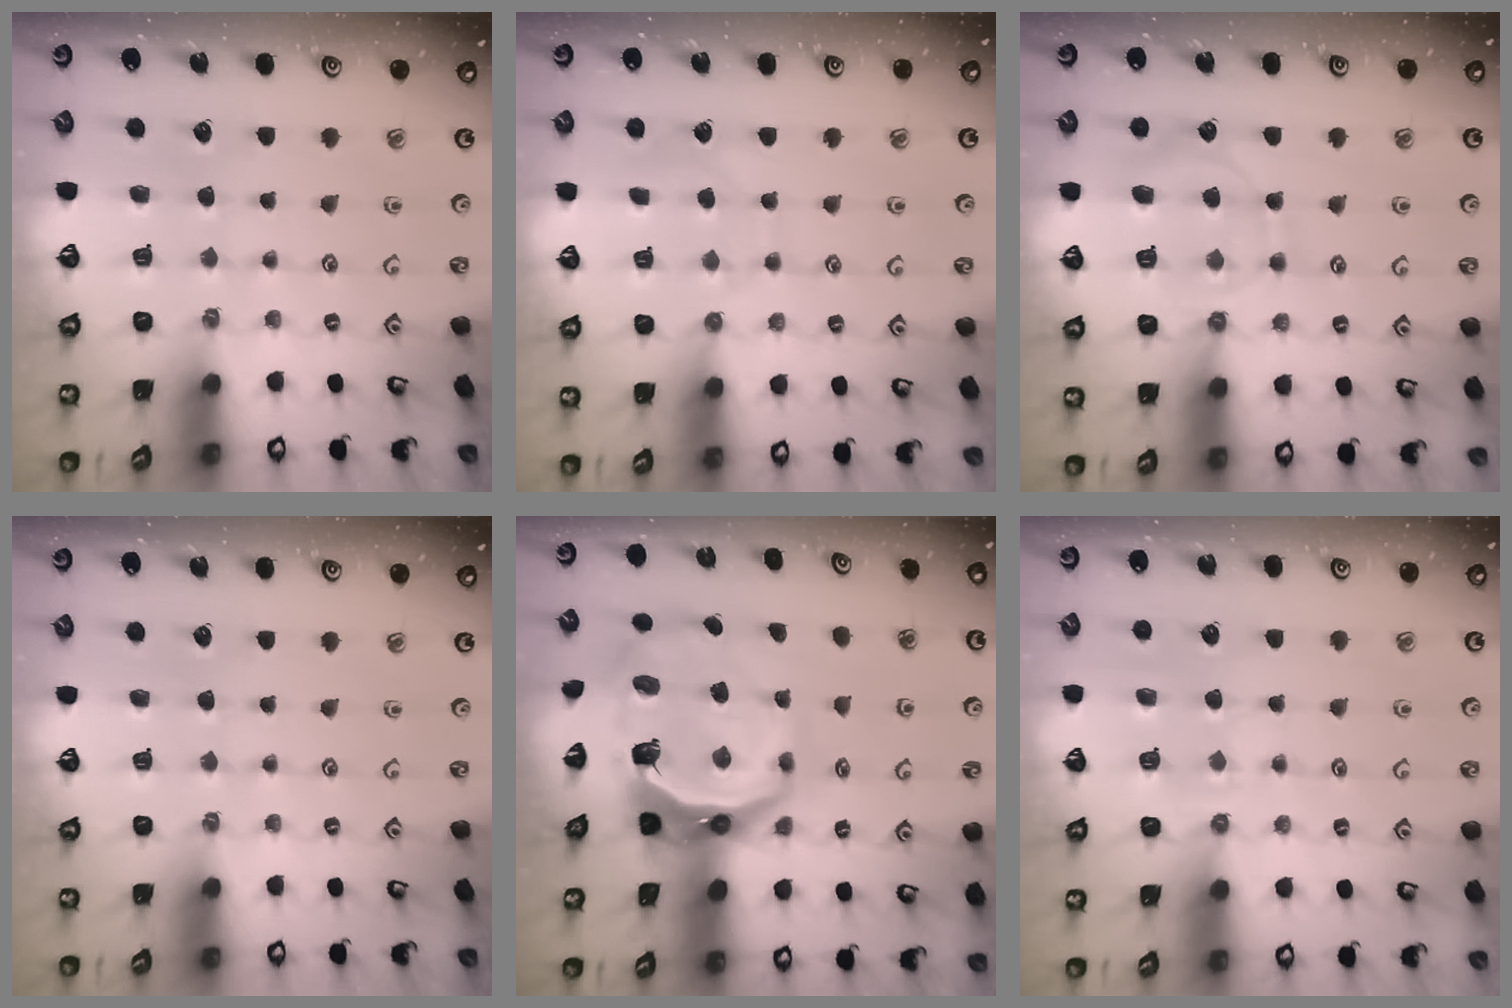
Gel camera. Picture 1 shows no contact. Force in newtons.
{"total": 3.8, "press": 3.8, "slide": 0.3}
{"total": 10.0, "press": 10.0, "slide": 1.0}
{"total": 0.0}
{"total": 15.4, "press": 14.5, "slide": 5.4}
{"total": 5.5, "press": 5.4, "slide": 0.9}